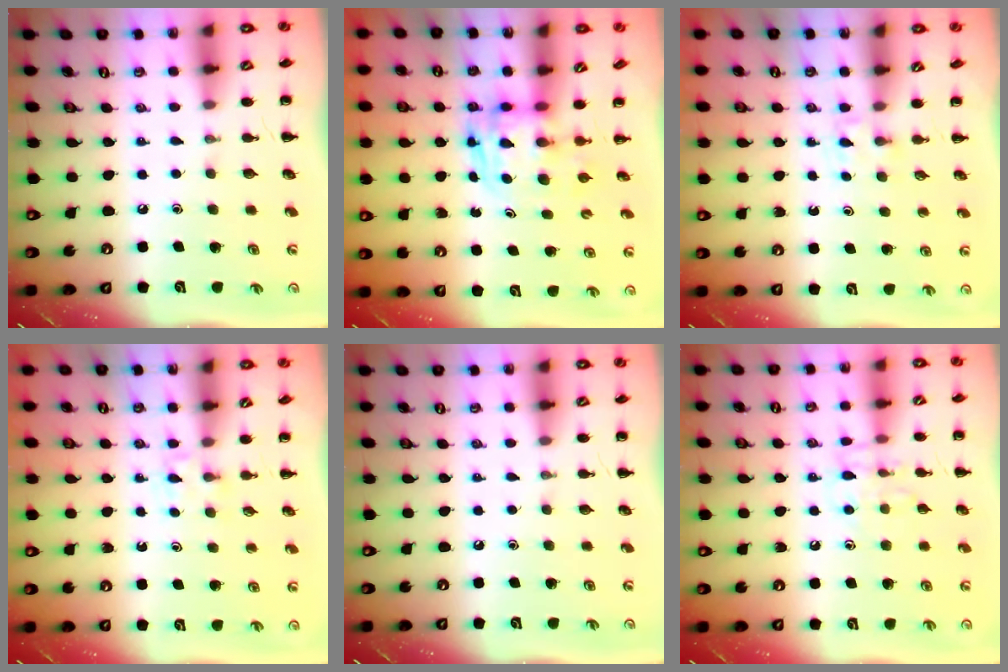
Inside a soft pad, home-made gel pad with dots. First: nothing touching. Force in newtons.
{"total": 2.8, "press": 2.8, "slide": 0.2}
{"total": 2.2, "press": 2.0, "slide": 0.9}
{"total": 2.9, "press": 2.7, "slide": 1.1}
{"total": 0.0}
{"total": 8.0, "press": 8.0, "slide": 0.7}